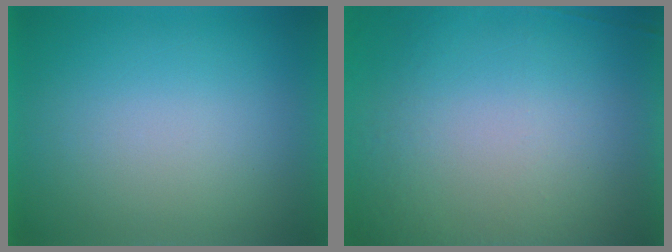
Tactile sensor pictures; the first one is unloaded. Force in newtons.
{"total": 6.1}